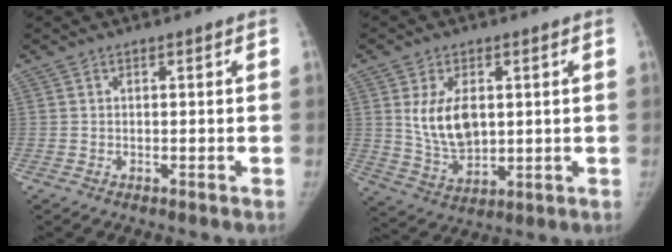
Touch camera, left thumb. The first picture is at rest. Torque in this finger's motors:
{"motor_torque": [1.02, 1.00, 0.70, -0.72, 0.03]}